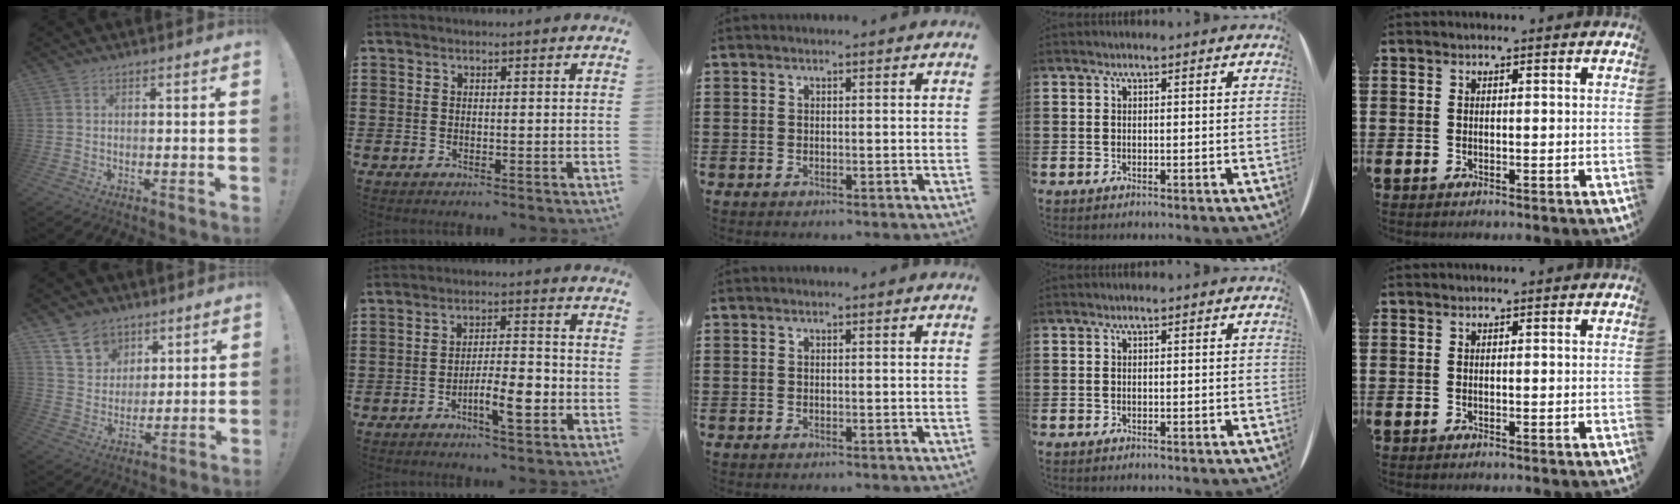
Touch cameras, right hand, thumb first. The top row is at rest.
{"thumb": {"total": 10.7, "force": [6.7, 7.9, 2.6], "torque": [-0.036, -0.046, 0.134]}, "index": {"total": 6.7, "force": [-2.9, 1.7, 5.8], "torque": [-0.100, 0.000, -0.052]}}